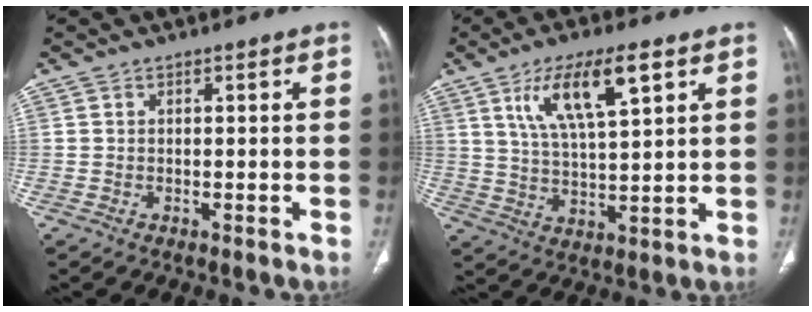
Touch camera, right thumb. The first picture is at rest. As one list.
[{"total": 12.2, "force": [5.7, 3.6, 10.2], "torque": [-0.180, -0.016, 0.111]}]